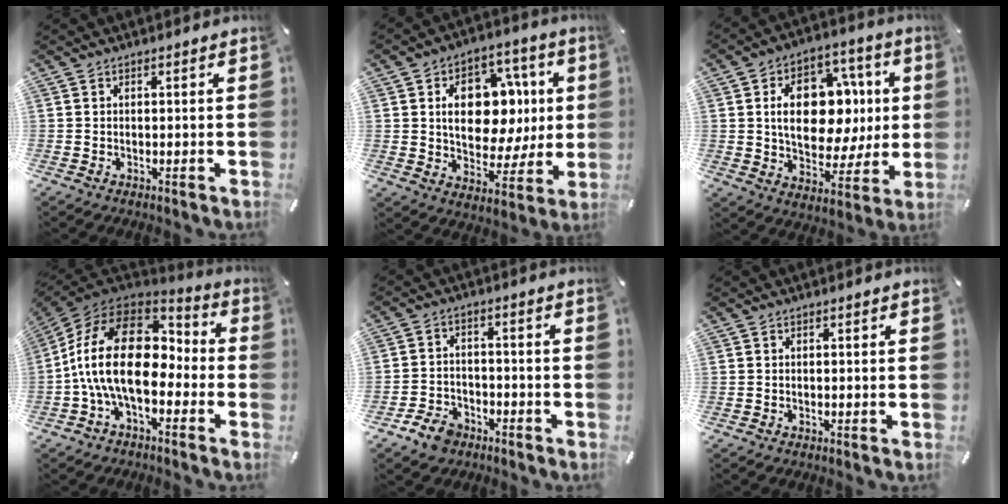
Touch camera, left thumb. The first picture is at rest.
{"total": 16.1, "force": [2.6, 11.8, 10.7], "torque": [-0.154, -0.005, 0.051]}
{"total": 18.0, "force": [2.2, 12.7, 12.5], "torque": [-0.197, 0.000, 0.046]}
{"total": 21.7, "force": [-2.0, 13.0, 17.3], "torque": [-0.353, 0.022, -0.031]}
{"total": 6.4, "force": [-4.2, 4.3, 2.2], "torque": [-0.040, 0.026, -0.078]}
{"total": 0.0}